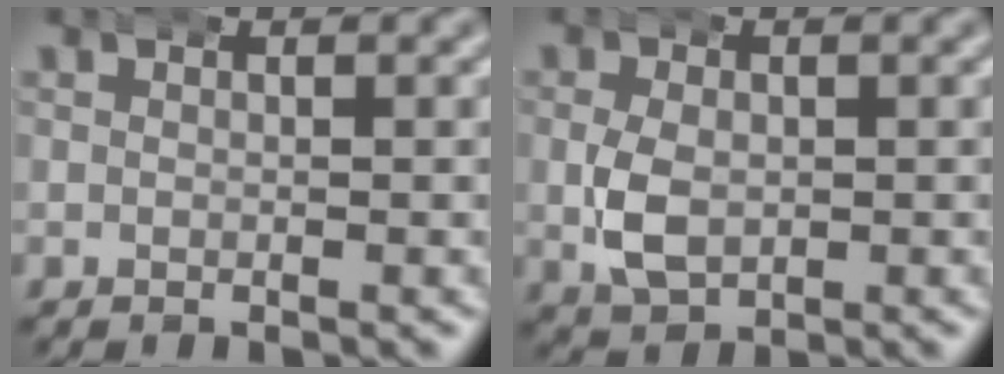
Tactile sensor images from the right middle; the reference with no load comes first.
{"total": 3.9, "force": [-0.5, 2.8, 2.7], "torque": [-0.067, -0.010, 0.001]}